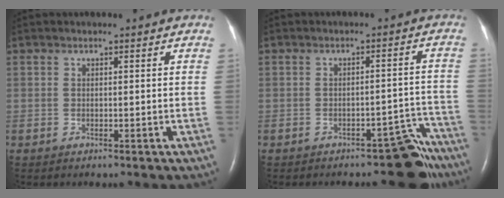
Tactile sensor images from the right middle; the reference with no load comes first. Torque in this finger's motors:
{"motor_torque": [-0.11, -0.12, 0.08, 0.03]}